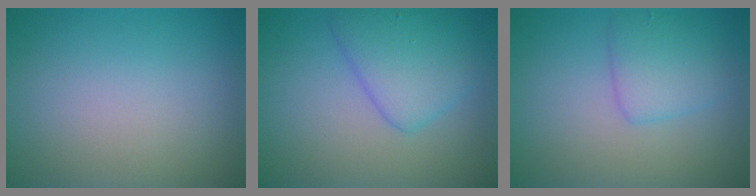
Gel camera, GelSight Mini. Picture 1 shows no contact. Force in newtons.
{"total": 3.1, "press": 3.1, "slide": 0.1}
{"total": 2.9, "press": 2.9, "slide": 0.1}